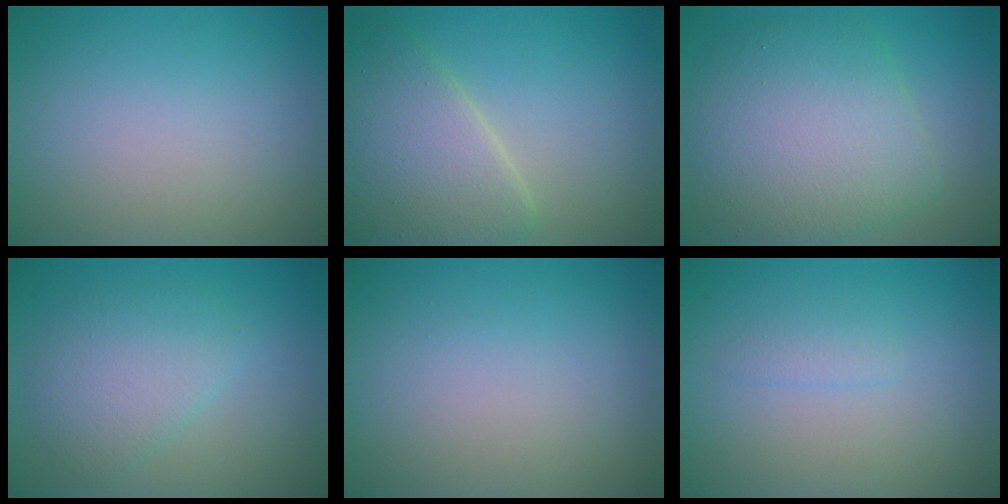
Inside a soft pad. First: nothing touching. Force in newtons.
{"total": 6.0, "press": 6.0, "slide": 0.2}
{"total": 8.1, "press": 8.1, "slide": 0.4}
{"total": 3.7, "press": 3.7, "slide": 0.1}
{"total": 0.0}
{"total": 1.0, "press": 1.0, "slide": 0.1}